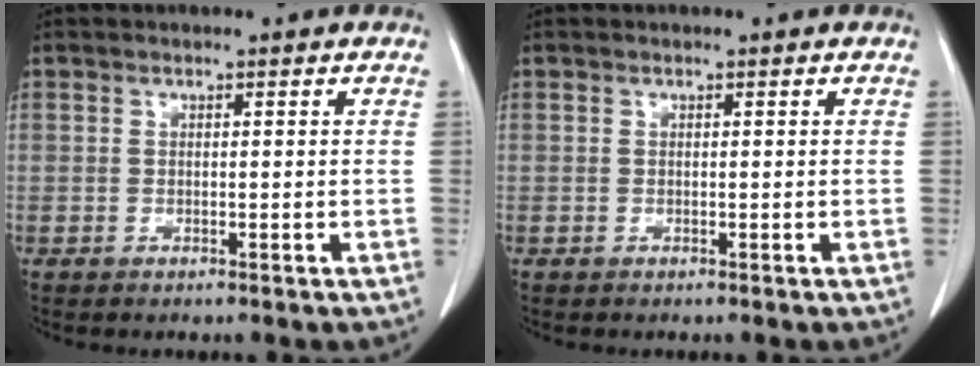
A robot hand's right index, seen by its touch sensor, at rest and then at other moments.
{"total": 0.0}